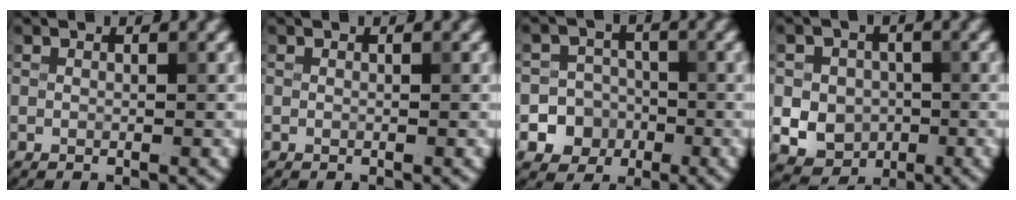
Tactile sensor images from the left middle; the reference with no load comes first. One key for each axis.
{"total": 0.0}
{"total": 7.4, "fx": -2.9, "fy": 6.7, "fz": 0.9, "tx": 0.000, "ty": -0.007, "tz": -0.064}
{"total": 6.6, "fx": -0.7, "fy": 6.1, "fz": 2.5, "tx": -0.028, "ty": 0.019, "tz": -0.039}